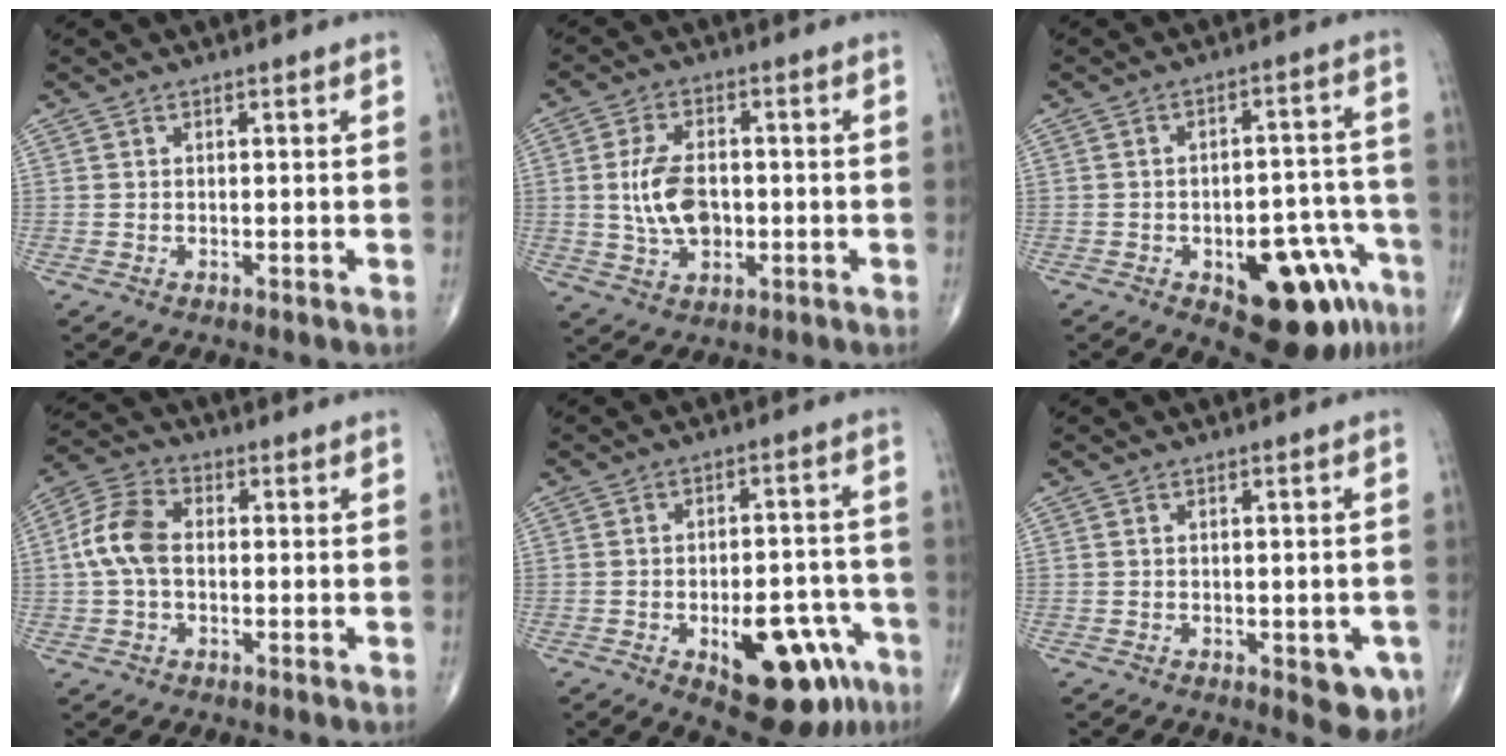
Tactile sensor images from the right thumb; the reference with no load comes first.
{"total": 9.1, "force": [-0.3, 5.6, 7.2], "torque": [-0.127, 0.003, -0.002]}
{"total": 15.8, "force": [-7.7, 7.2, 11.8], "torque": [-0.105, 0.049, -0.090]}
{"total": 8.2, "force": [-0.1, 5.2, 6.4], "torque": [-0.134, 0.024, -0.012]}
{"total": 16.7, "force": [-7.4, 7.6, 12.8], "torque": [-0.129, 0.038, -0.086]}
{"total": 5.7, "force": [-2.0, 2.5, 4.7], "torque": [-0.035, -0.005, -0.020]}